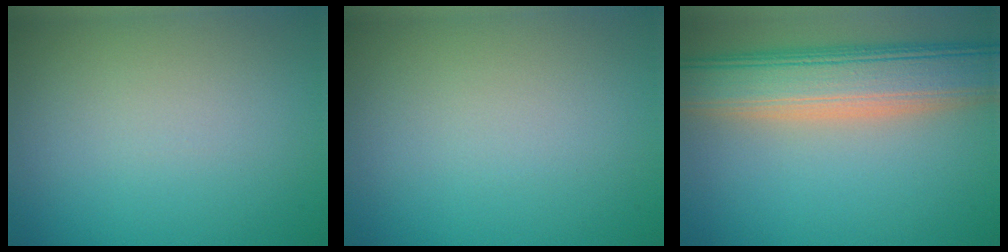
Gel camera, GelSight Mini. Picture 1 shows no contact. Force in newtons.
{"total": 0.0}
{"total": 8.6, "press": 8.6, "slide": 0.8}